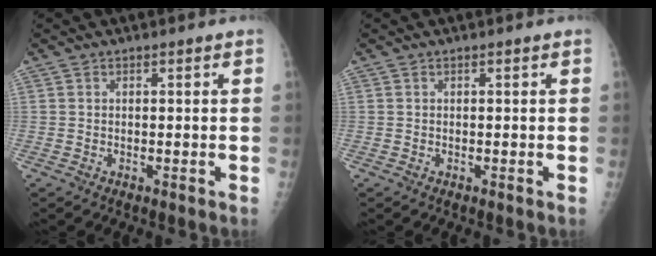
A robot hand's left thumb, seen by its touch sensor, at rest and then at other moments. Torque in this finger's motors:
{"motor_torque": [0.01, 0.00, -0.01, -0.01, 0.00]}